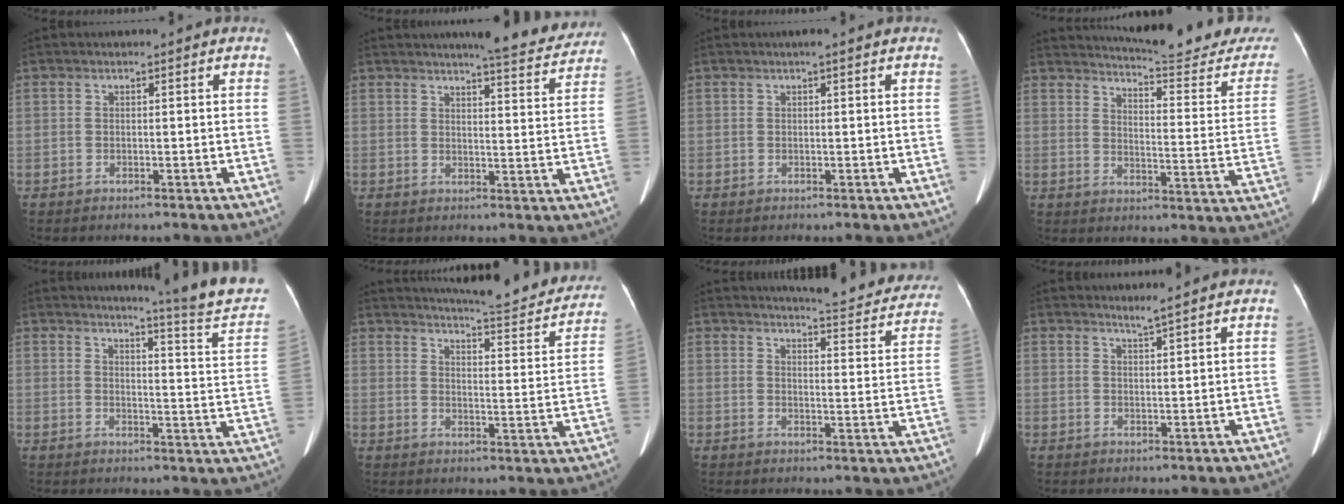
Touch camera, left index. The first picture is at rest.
{"total": 10.3, "force": [9.5, 0.9, 3.7], "torque": [-0.041, -0.014, 0.103]}
{"total": 0.7, "force": [0.4, -0.1, 0.6], "torque": [-0.012, 0.004, 0.007]}
{"total": 22.9, "force": [21.9, 1.2, 6.8], "torque": [-0.090, -0.111, 0.256]}
{"total": 14.3, "force": [13.4, -1.3, 4.9], "torque": [-0.059, -0.088, 0.142]}
{"total": 19.7, "force": [18.2, 2.4, 7.1], "torque": [-0.092, -0.046, 0.217]}
{"total": 15.4, "force": [14.6, 2.0, 4.4], "torque": [-0.038, -0.054, 0.152]}
{"total": 1.8, "force": [1.6, -0.7, 0.6], "torque": [-0.019, -0.007, 0.033]}